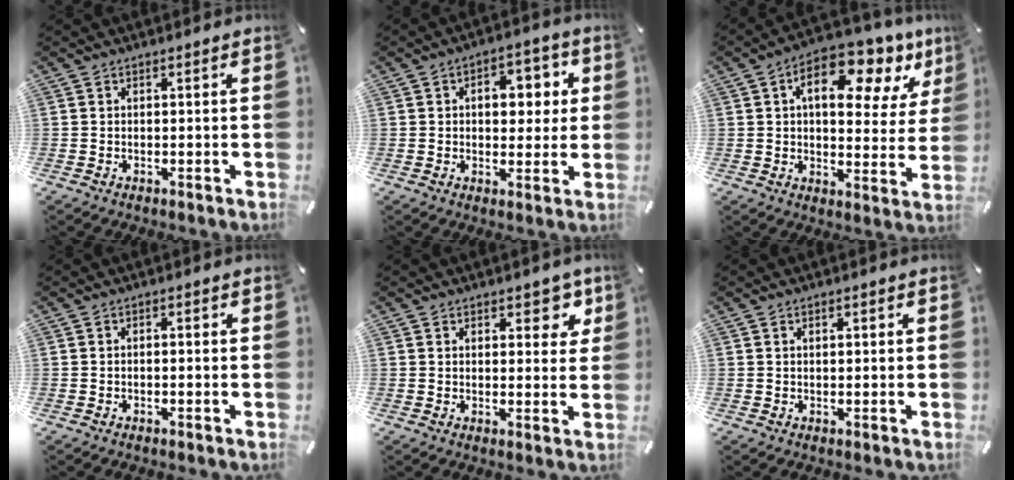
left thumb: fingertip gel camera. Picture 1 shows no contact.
{"total": 8.9, "force": [1.7, 6.1, 6.3], "torque": [-0.069, -0.005, 0.017]}
{"total": 15.0, "force": [7.5, 8.0, 10.1], "torque": [-0.135, -0.040, 0.119]}
{"total": 0.8, "force": [-0.4, 0.2, 0.7], "torque": [-0.013, -0.001, -0.006]}
{"total": 5.8, "force": [3.3, 3.4, 3.4], "torque": [-0.020, -0.017, 0.049]}
{"total": 1.1, "force": [0.4, 0.5, 0.9], "torque": [-0.018, 0.004, 0.005]}